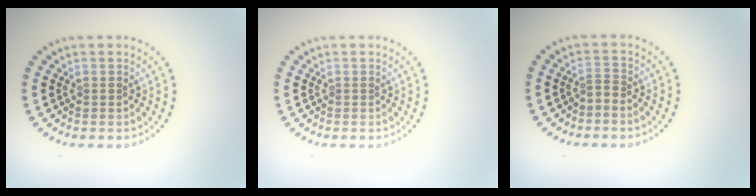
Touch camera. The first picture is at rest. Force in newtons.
{"total": 0.0}
{"total": 0.9, "press": 0.3, "slide": 0.9}